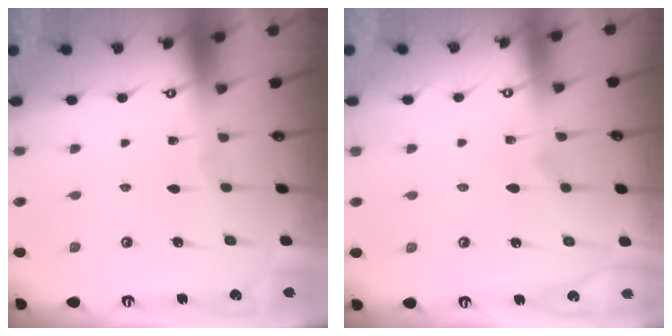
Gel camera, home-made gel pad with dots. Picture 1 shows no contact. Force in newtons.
{"total": 7.1, "press": 7.1, "slide": 0.3}